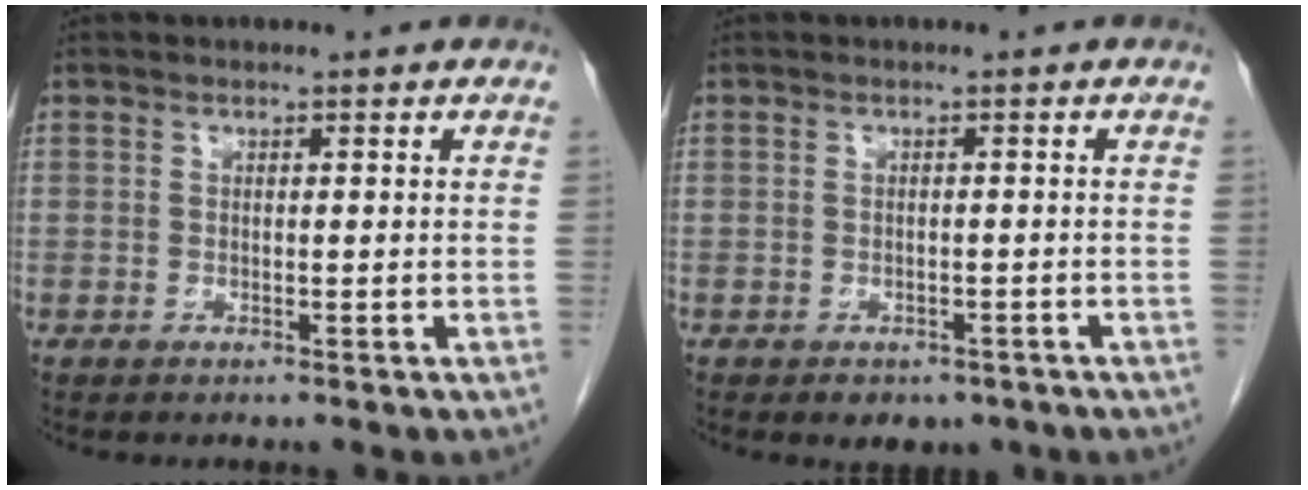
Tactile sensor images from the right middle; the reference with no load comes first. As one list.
[{"total": 3.6, "force": [-2.6, 2.1, 1.4], "torque": [-0.008, 0.002, -0.026]}]